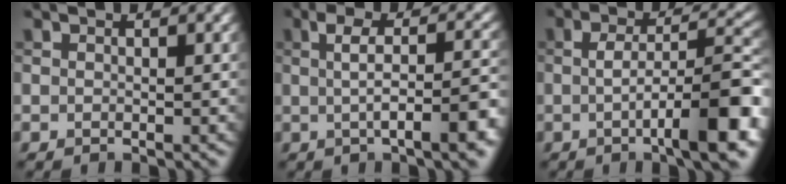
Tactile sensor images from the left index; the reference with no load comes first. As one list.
[{"total": 7.7, "force": [-0.8, 2.2, 7.3], "torque": [-0.087, 0.005, -0.013]}, {"total": 9.2, "force": [-1.9, 2.4, 8.7], "torque": [-0.120, 0.000, -0.031]}]